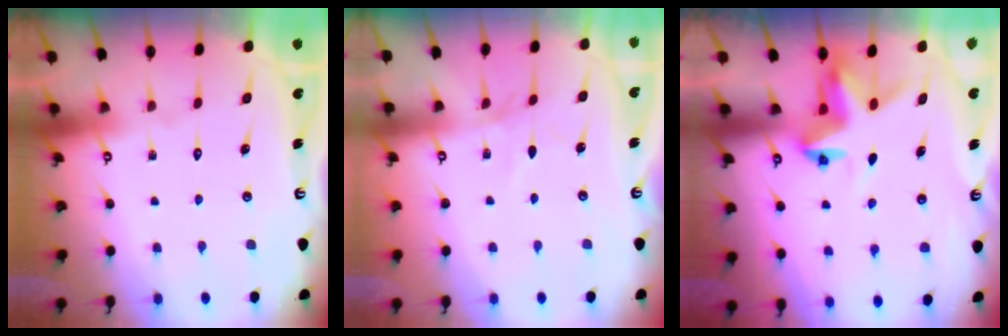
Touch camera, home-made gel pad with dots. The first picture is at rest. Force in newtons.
{"total": 2.9, "press": 2.8, "slide": 0.4}
{"total": 4.9, "press": 4.9, "slide": 0.2}